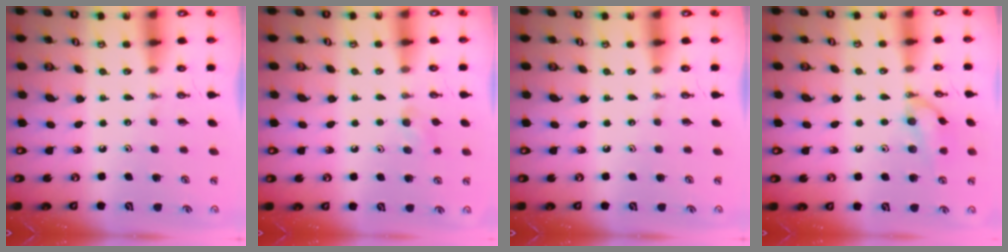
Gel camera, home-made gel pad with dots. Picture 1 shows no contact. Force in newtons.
{"total": 4.9, "press": 4.8, "slide": 1.0}
{"total": 0.0}
{"total": 11.7, "press": 9.6, "slide": 6.6}